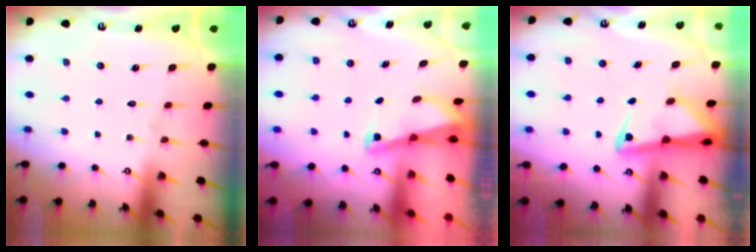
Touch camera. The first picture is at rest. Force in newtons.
{"total": 2.1, "press": 2.1, "slide": 0.3}
{"total": 3.6, "press": 3.6, "slide": 0.5}